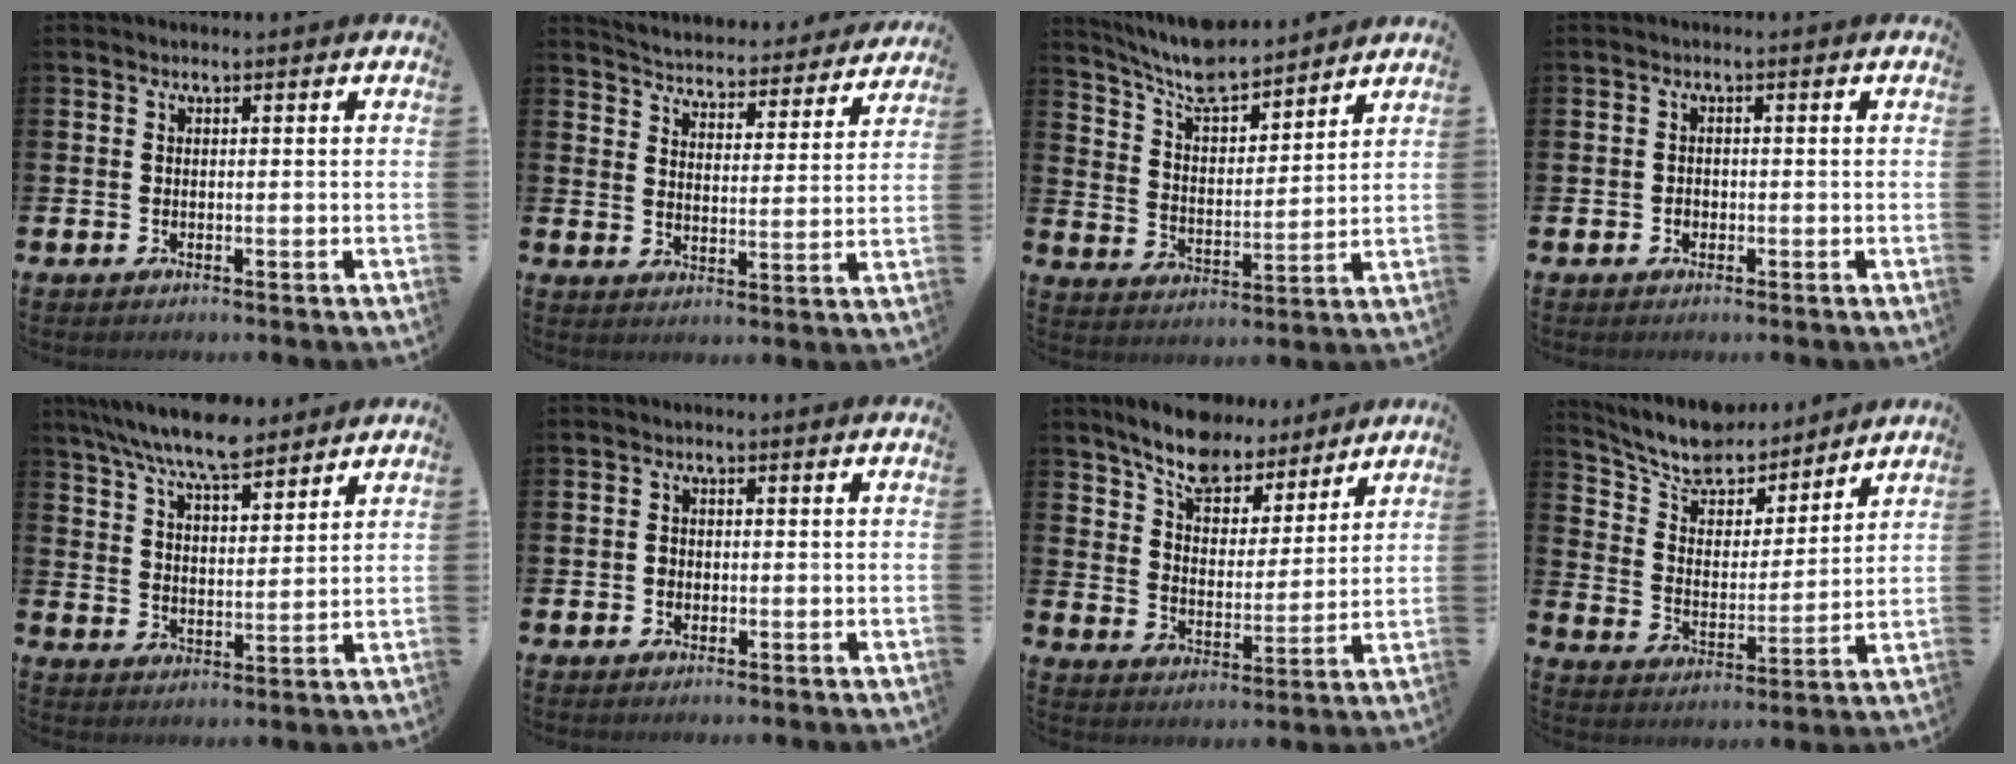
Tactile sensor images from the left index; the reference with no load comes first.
{"total": 4.7, "force": [4.7, 0.6, 0.4], "torque": [-0.026, -0.046, 0.076]}
{"total": 8.3, "force": [7.9, 1.4, 2.3], "torque": [-0.080, -0.048, 0.142]}
{"total": 0.9, "force": [-0.2, 0.8, 0.3], "torque": [-0.005, 0.005, -0.006]}
{"total": 8.7, "force": [7.9, 1.8, 3.1], "torque": [-0.081, -0.033, 0.143]}
{"total": 1.1, "force": [-0.3, 1.0, 0.3], "torque": [0.003, 0.002, -0.010]}
{"total": 8.3, "force": [7.5, 2.8, 2.0], "torque": [-0.066, -0.046, 0.133]}
{"total": 9.7, "force": [9.1, 2.8, 1.9], "torque": [-0.079, -0.063, 0.164]}